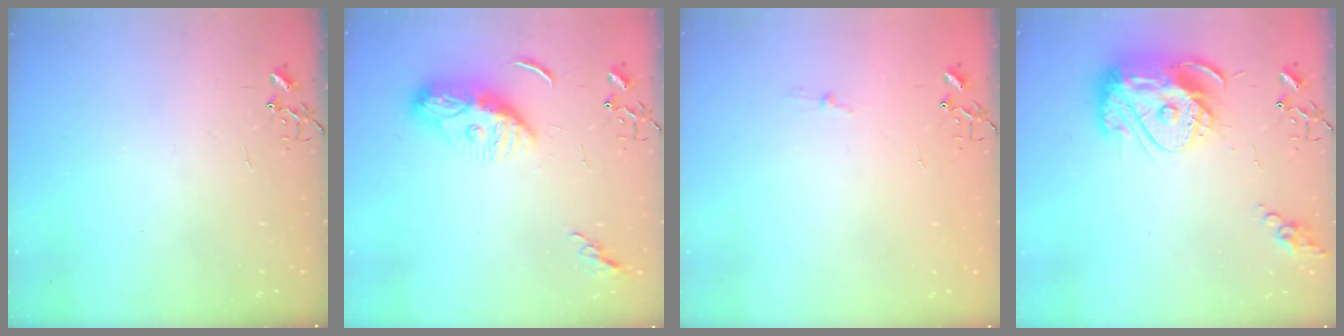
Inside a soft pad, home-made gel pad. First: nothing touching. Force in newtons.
{"total": 9.9, "press": 9.9, "slide": 1.1}
{"total": 2.9, "press": 2.9, "slide": 0.4}
{"total": 16.6, "press": 16.5, "slide": 1.4}